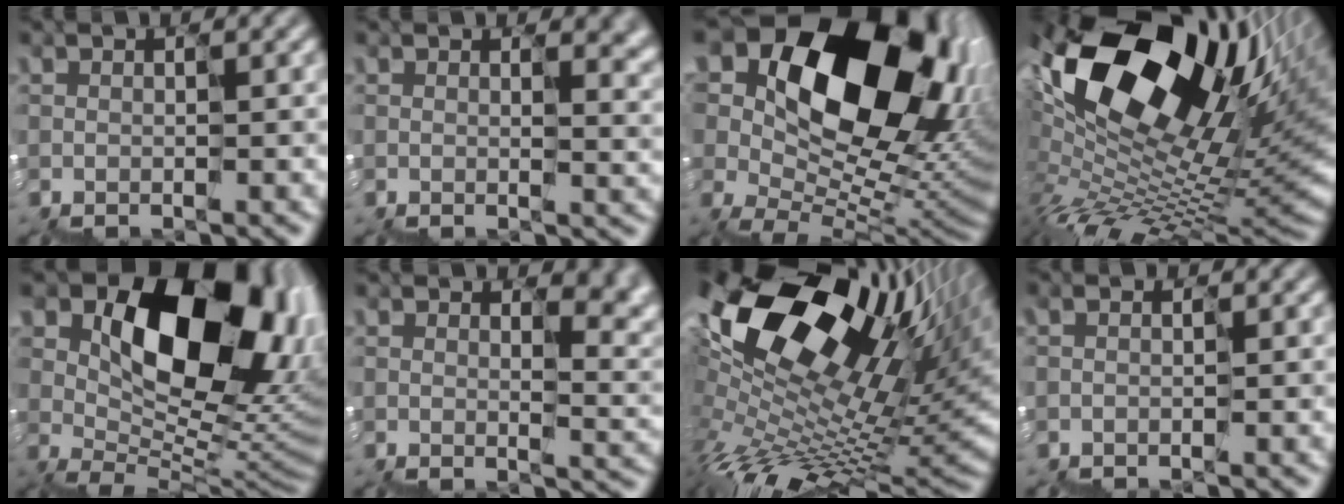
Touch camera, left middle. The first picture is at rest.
{"total": 7.7, "force": [1.6, 4.7, 5.9], "torque": [-0.060, 0.007, 0.025]}
{"total": 18.2, "force": [6.8, 11.7, 12.3], "torque": [-0.211, 0.029, 0.124]}
{"total": 15.4, "force": [5.7, 8.7, 11.3], "torque": [-0.195, 0.015, 0.112]}
{"total": 13.2, "force": [4.1, 8.4, 9.3], "torque": [-0.134, 0.004, 0.082]}
{"total": 9.4, "force": [2.5, 5.3, 7.3], "torque": [-0.073, 0.010, 0.040]}
{"total": 15.1, "force": [4.5, 8.2, 11.8], "torque": [-0.180, 0.017, 0.112]}
{"total": 0.0}